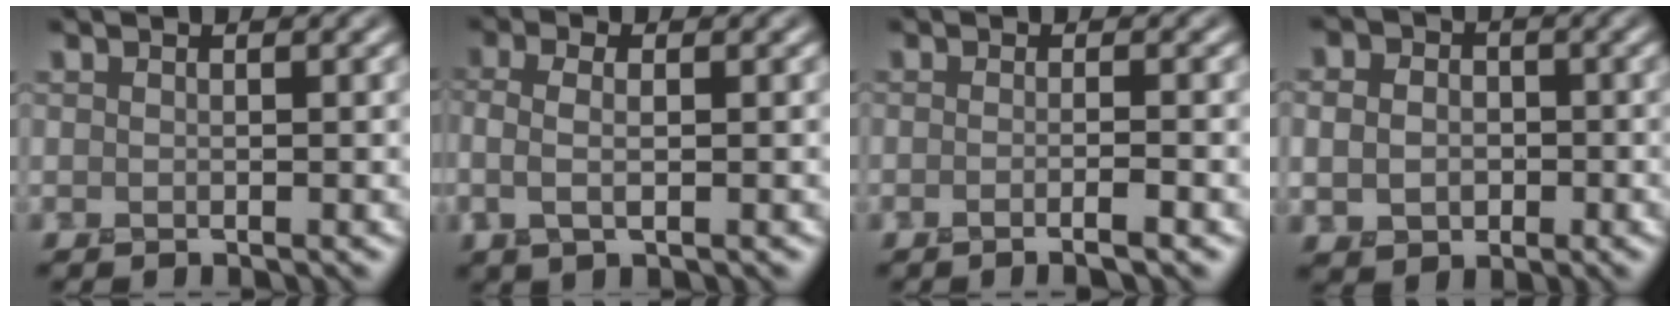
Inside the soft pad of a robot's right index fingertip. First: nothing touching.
{"total": 2.6, "force": [0.0, 1.0, 2.5], "torque": [-0.052, 0.003, -0.004]}
{"total": 2.6, "force": [-0.9, 0.7, 2.3], "torque": [-0.023, -0.003, -0.020]}
{"total": 5.1, "force": [0.0, 4.3, 2.7], "torque": [-0.045, 0.011, -0.016]}